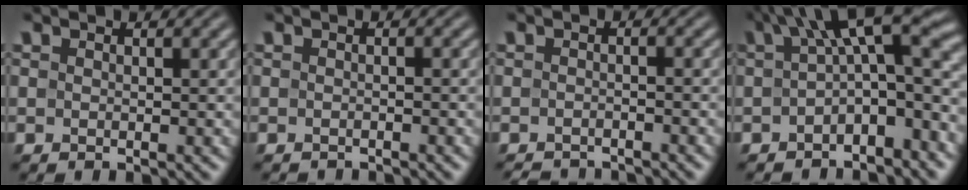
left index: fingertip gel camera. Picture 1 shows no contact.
{"total": 1.1, "force": [-1.1, 0.1, 0.2], "torque": [-0.001, -0.006, -0.018]}
{"total": 3.3, "force": [-3.2, 0.5, 0.7], "torque": [-0.012, -0.009, -0.051]}
{"total": 8.6, "force": [0.1, 3.2, 8.0], "torque": [-0.110, 0.021, -0.013]}